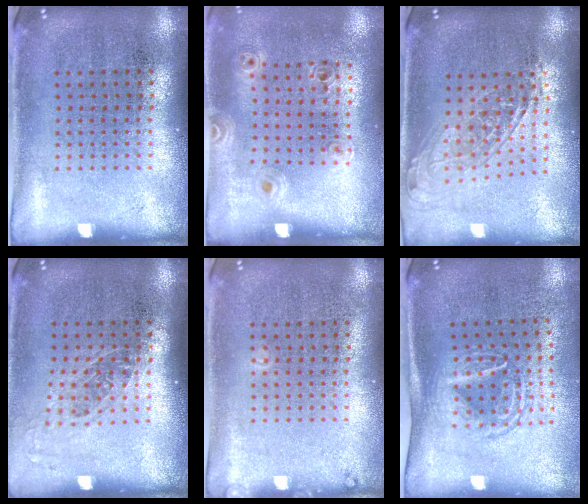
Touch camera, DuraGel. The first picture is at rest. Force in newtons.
{"total": 1.1, "press": 1.0, "slide": 0.5}
{"total": 1.6, "press": 1.3, "slide": 1.0}
{"total": 1.2, "press": 1.0, "slide": 0.7}
{"total": 0.6, "press": 0.6, "slide": 0.2}
{"total": 1.7, "press": 1.3, "slide": 1.1}